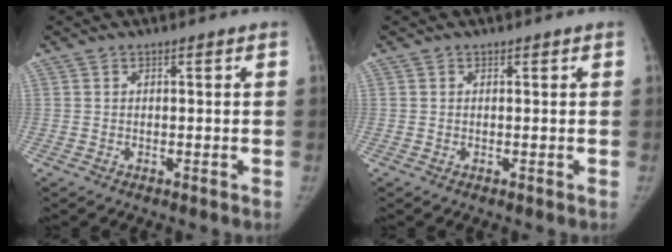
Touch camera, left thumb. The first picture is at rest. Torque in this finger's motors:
{"motor_torque": [0.15, 0.04, 0.33, -0.01, 0.09]}